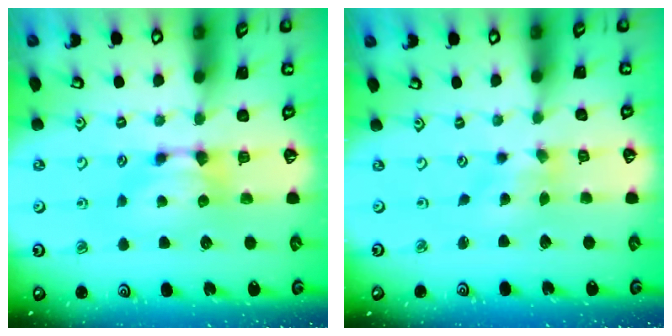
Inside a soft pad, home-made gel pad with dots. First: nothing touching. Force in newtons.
{"total": 1.9, "press": 1.5, "slide": 1.2}